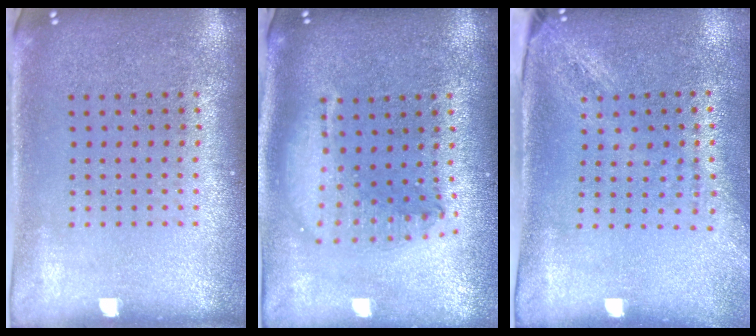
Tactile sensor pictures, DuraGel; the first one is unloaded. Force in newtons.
{"total": 1.9, "press": 1.6, "slide": 1.2}
{"total": 2.0, "press": 1.6, "slide": 1.3}